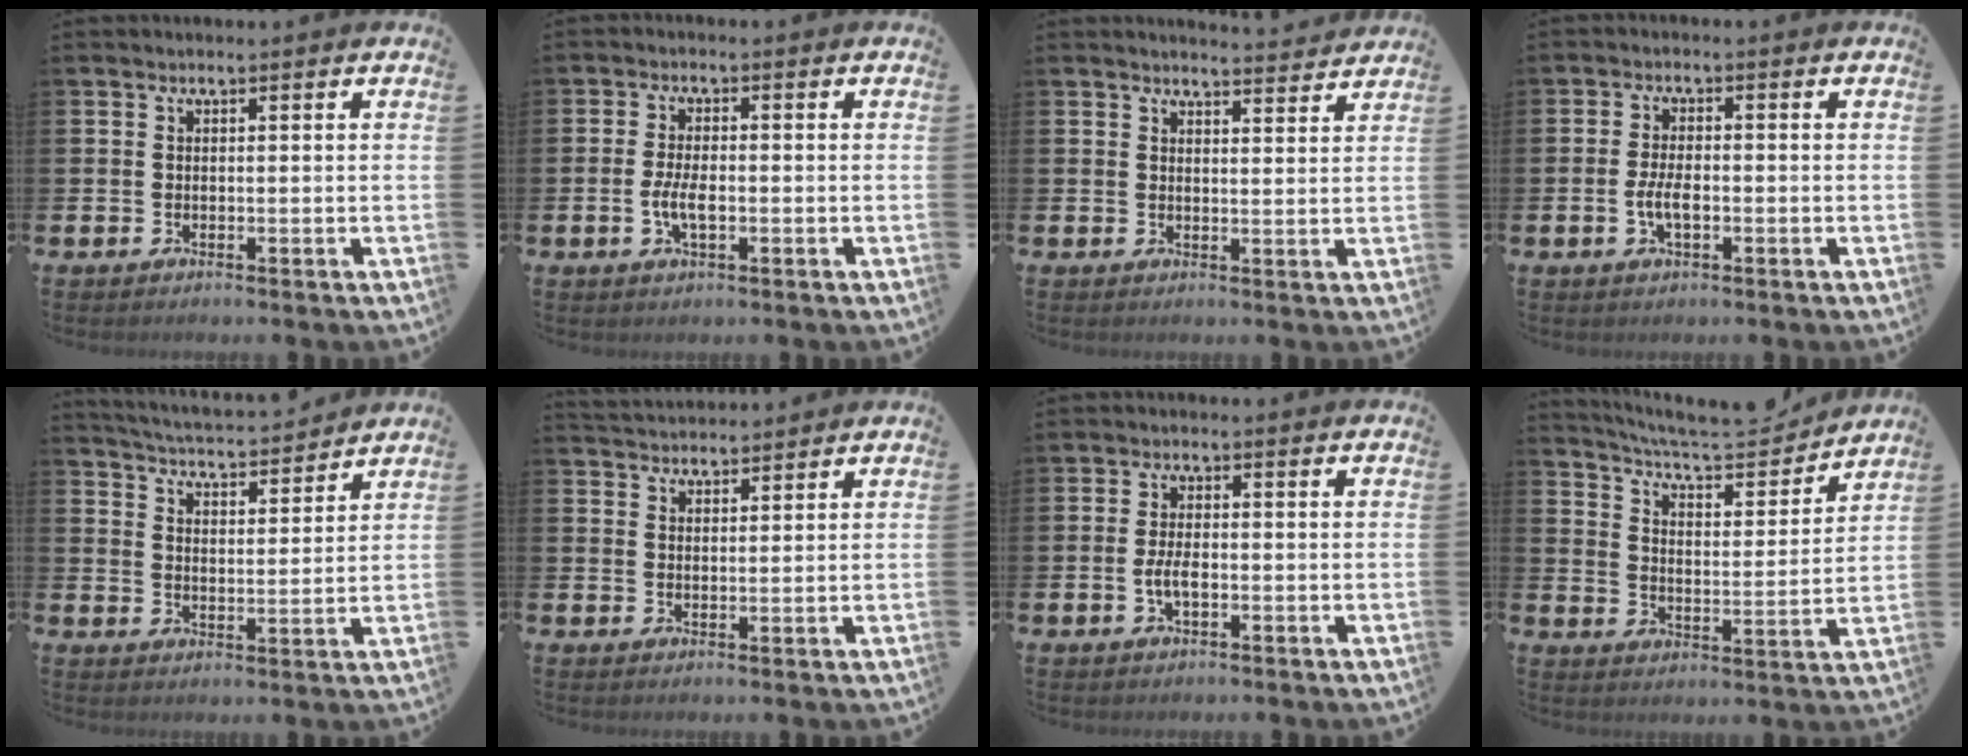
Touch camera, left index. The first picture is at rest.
{"total": 3.5, "force": [-0.8, 1.5, 3.1], "torque": [-0.060, 0.000, -0.017]}
{"total": 3.4, "force": [3.4, -0.1, 0.0], "torque": [0.003, -0.025, 0.059]}
{"total": 3.3, "force": [-0.7, 1.4, 2.9], "torque": [-0.049, 0.001, -0.014]}
{"total": 4.7, "force": [4.7, 0.2, 0.4], "torque": [-0.030, -0.038, 0.081]}
{"total": 3.2, "force": [3.2, 0.5, -0.1], "torque": [-0.005, -0.015, 0.059]}
{"total": 3.0, "force": [-0.7, 1.3, 2.6], "torque": [-0.045, 0.001, -0.013]}
{"total": 7.2, "force": [7.0, 0.8, 1.6], "torque": [-0.060, -0.055, 0.118]}